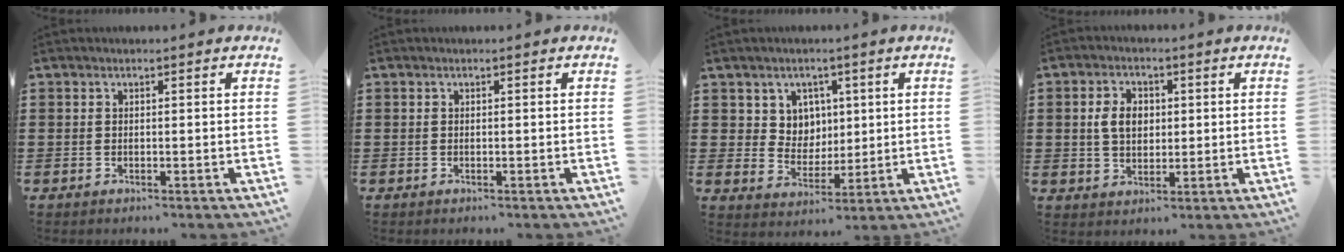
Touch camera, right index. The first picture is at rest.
{"total": 0.0}
{"total": 5.5, "force": [2.5, 4.8, 0.9], "torque": [-0.046, 0.008, 0.046]}
{"total": 4.9, "force": [0.7, 3.4, 3.4], "torque": [-0.083, 0.012, 0.007]}